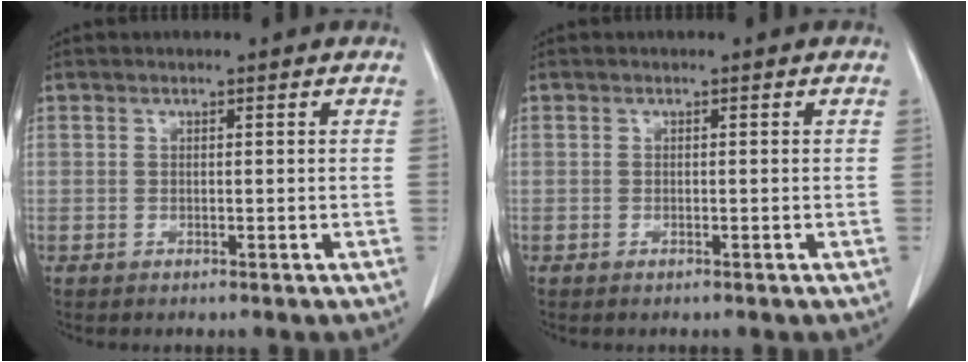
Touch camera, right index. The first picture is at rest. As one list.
[{"total": 0.0}]